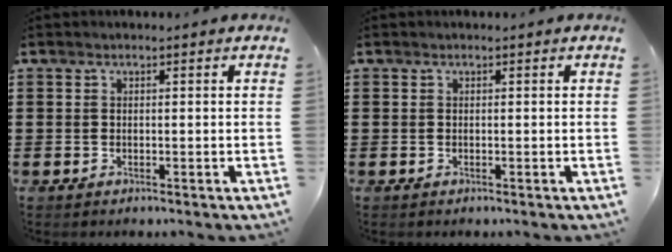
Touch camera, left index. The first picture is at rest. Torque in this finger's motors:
{"motor_torque": [0.07, -0.04, 0.00, 0.01]}